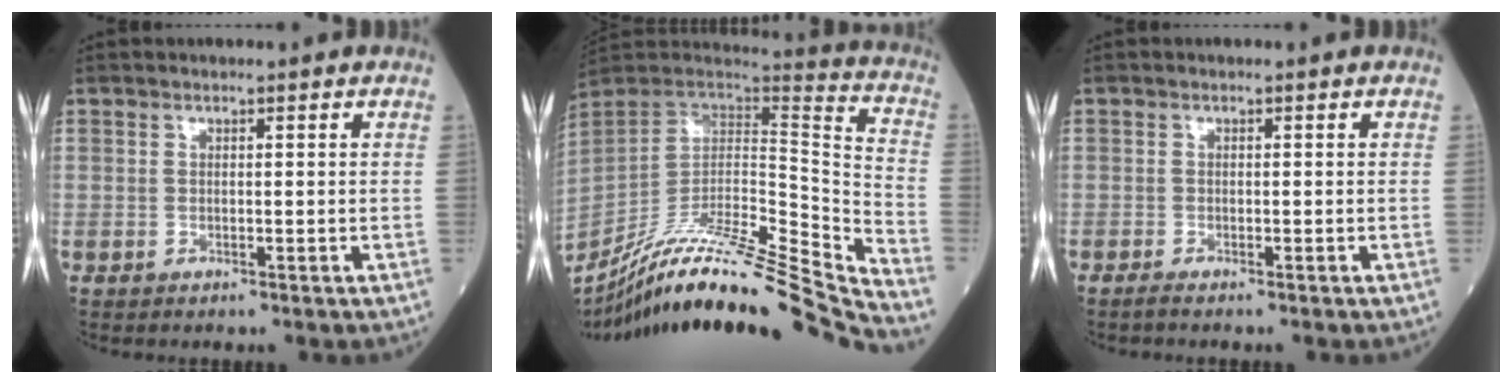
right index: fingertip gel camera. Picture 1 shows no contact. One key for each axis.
{"total": 32.3, "fx": -28.6, "fy": -1.0, "fz": 15.0, "tx": -0.194, "ty": -0.046, "tz": -0.442}
{"total": 0.8, "fx": -0.8, "fy": -0.1, "fz": 0.4, "tx": -0.012, "ty": -0.002, "tz": -0.017}